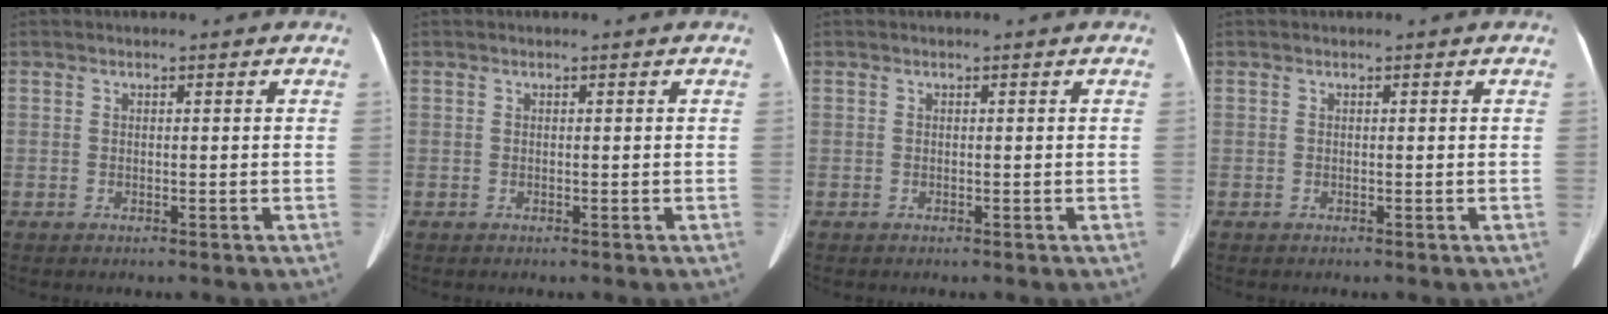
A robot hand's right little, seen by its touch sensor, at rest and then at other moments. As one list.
[{"total": 0.0}, {"total": 0.0}, {"total": 0.0}]